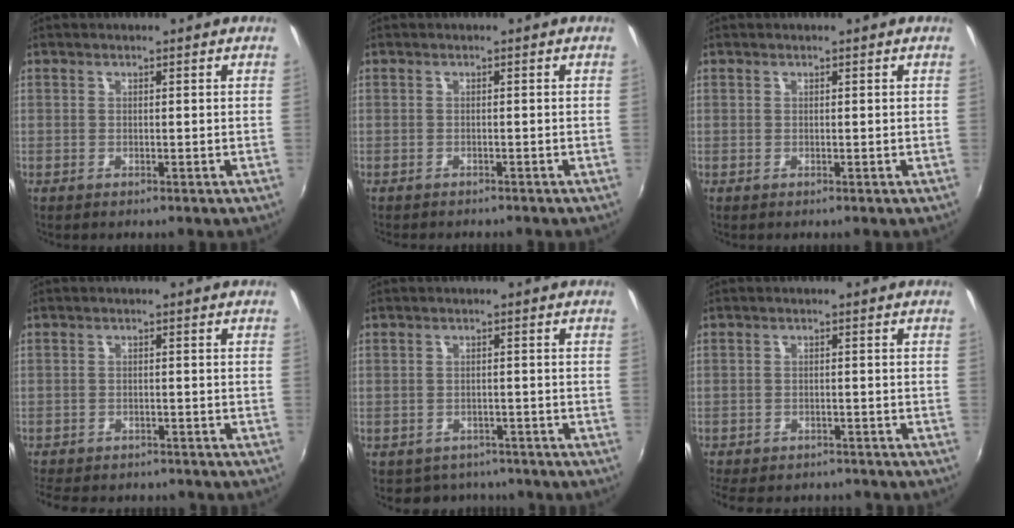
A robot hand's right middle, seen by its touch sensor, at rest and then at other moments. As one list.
[{"total": 2.2, "force": [-2.1, 0.6, 0.6], "torque": [-0.019, -0.013, -0.032]}, {"total": 0.0}, {"total": 10.4, "force": [-9.0, 3.6, 3.7], "torque": [-0.094, -0.020, -0.133]}, {"total": 6.5, "force": [-5.4, 3.4, 1.1], "torque": [-0.032, -0.004, -0.073]}, {"total": 11.0, "force": [-9.5, 4.0, 4.0], "torque": [-0.098, -0.019, -0.136]}]